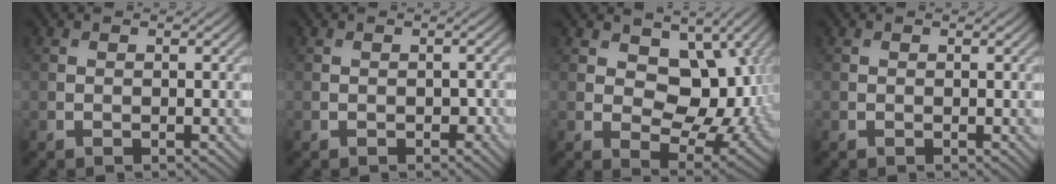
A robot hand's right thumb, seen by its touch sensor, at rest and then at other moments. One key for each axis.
{"total": 0.9, "fx": -0.3, "fy": 0.6, "fz": 0.6, "tx": -0.007, "ty": -0.005, "tz": -0.004}
{"total": 9.8, "fx": 2.2, "fy": 6.5, "fz": 7.0, "tx": -0.106, "ty": -0.014, "tz": 0.029}
{"total": 0.0}